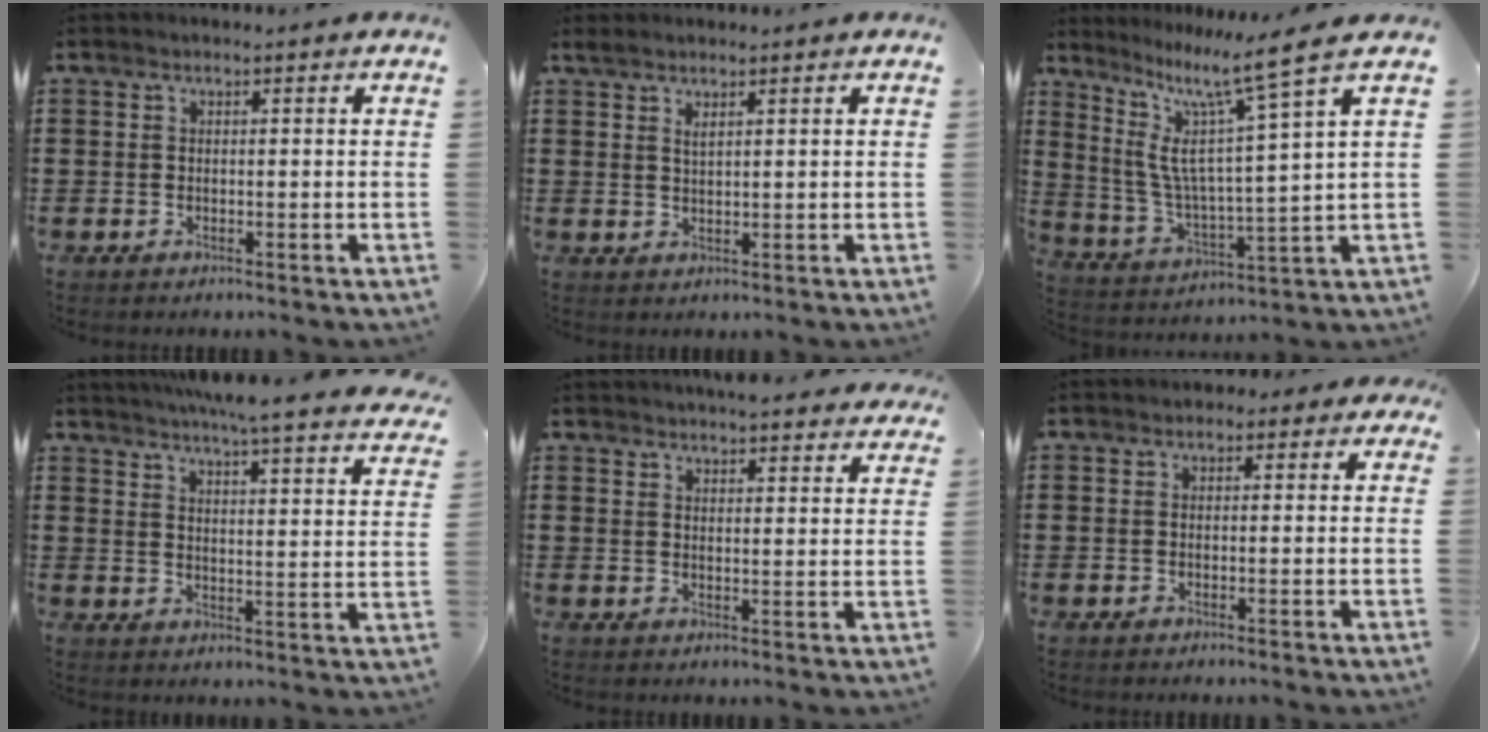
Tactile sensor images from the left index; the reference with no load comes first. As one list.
[{"total": 1.8, "force": [1.3, 0.4, 1.2], "torque": [-0.028, 0.003, 0.024]}, {"total": 11.1, "force": [7.4, 0.6, 8.2], "torque": [-0.188, -0.047, 0.113]}, {"total": 5.3, "force": [4.9, -0.7, 2.1], "torque": [-0.063, -0.034, 0.080]}, {"total": 4.2, "force": [4.2, 0.0, 0.7], "torque": [-0.016, -0.016, 0.076]}, {"total": 1.3, "force": [0.1, 1.1, 0.7], "torque": [-0.017, 0.008, -0.001]}]